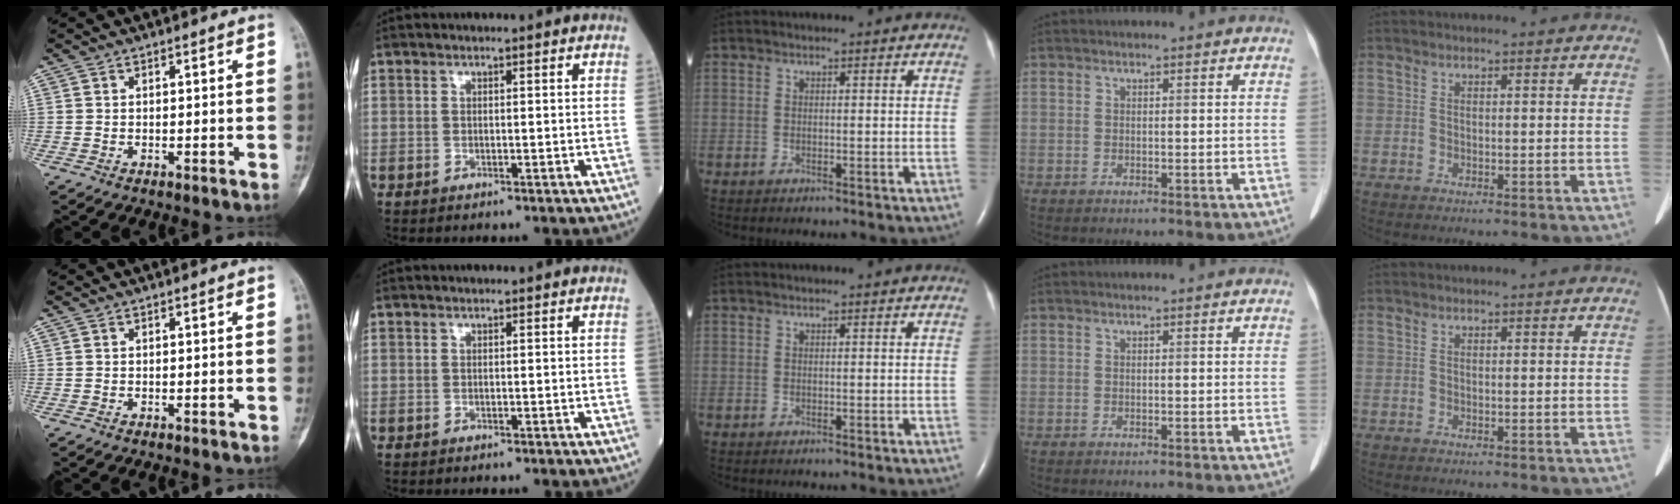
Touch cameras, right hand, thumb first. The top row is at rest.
{}